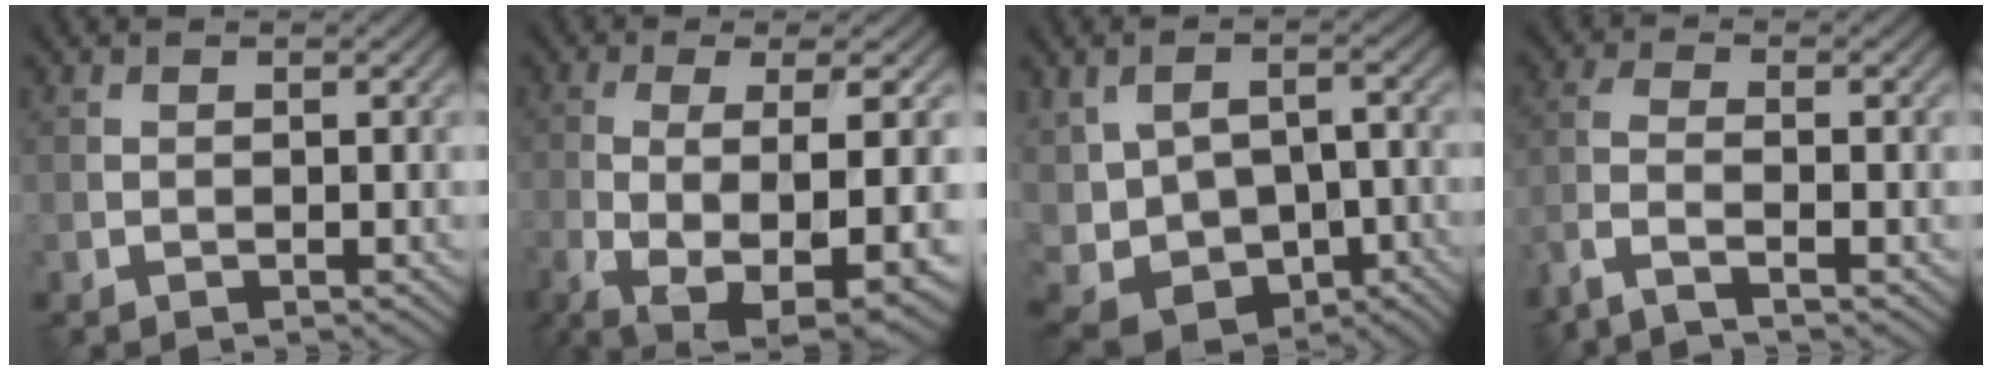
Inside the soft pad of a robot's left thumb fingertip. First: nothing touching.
{"total": 12.8, "force": [-4.8, 4.2, 11.1], "torque": [-0.205, -0.026, -0.063]}
{"total": 11.0, "force": [-3.1, 7.4, 7.5], "torque": [-0.169, -0.024, -0.029]}
{"total": 4.0, "force": [-2.7, 0.6, 2.9], "torque": [-0.063, -0.004, -0.073]}